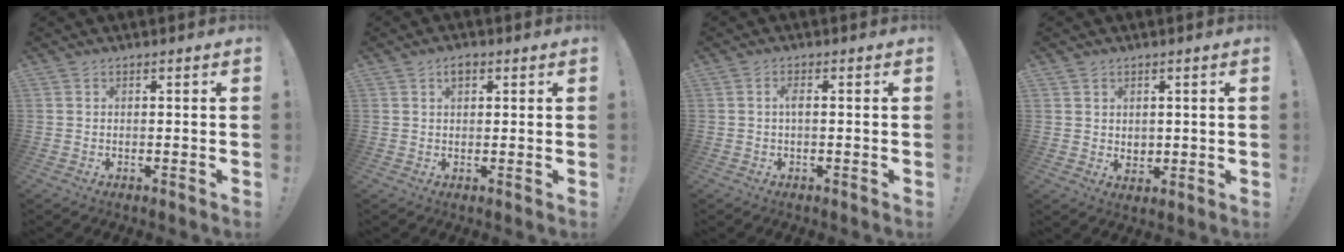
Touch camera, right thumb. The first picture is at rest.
{"total": 2.7, "force": [1.3, 1.5, 1.8], "torque": [-0.028, 0.002, 0.022]}
{"total": 2.0, "force": [-0.2, 0.5, 1.9], "torque": [-0.044, 0.008, -0.005]}
{"total": 3.6, "force": [2.2, 2.8, 0.2], "torque": [0.003, -0.015, 0.041]}